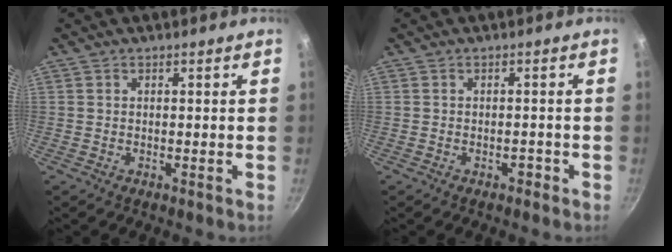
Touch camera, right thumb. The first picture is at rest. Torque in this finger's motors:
{"motor_torque": [0.21, -0.21, 0.49, -0.44, 0.00]}